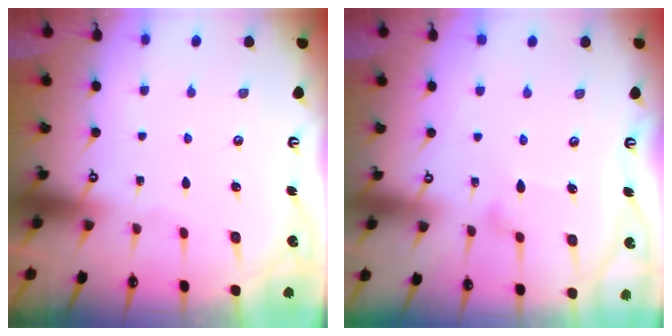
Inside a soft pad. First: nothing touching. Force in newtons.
{"total": 9.7, "press": 9.7, "slide": 0.4}